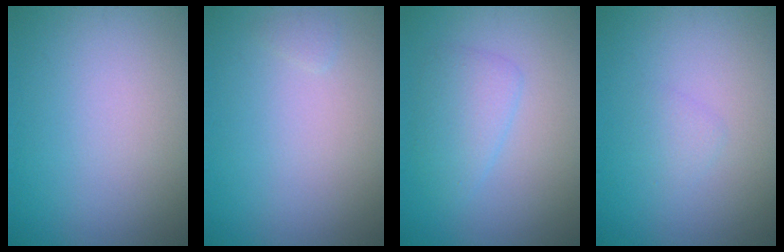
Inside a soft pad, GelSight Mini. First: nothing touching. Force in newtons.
{"total": 0.5, "press": 0.5, "slide": 0.1}
{"total": 2.6, "press": 2.6, "slide": 0.1}
{"total": 1.0, "press": 1.0, "slide": 0.1}